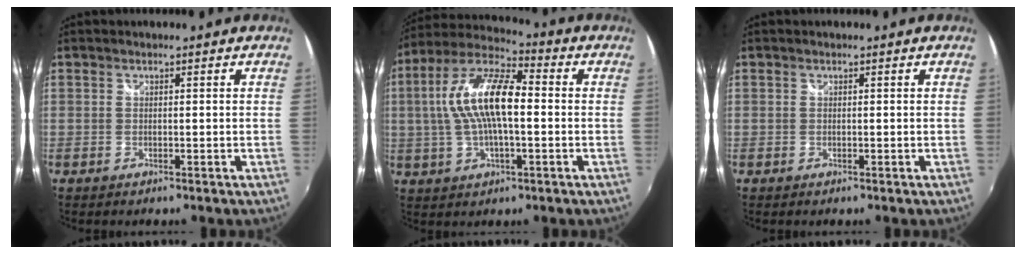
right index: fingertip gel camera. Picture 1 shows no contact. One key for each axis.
{"total": 15.2, "fx": 0.5, "fy": 5.7, "fz": 14.0, "tx": -0.271, "ty": 0.018, "tz": 0.001}
{"total": 0.0}